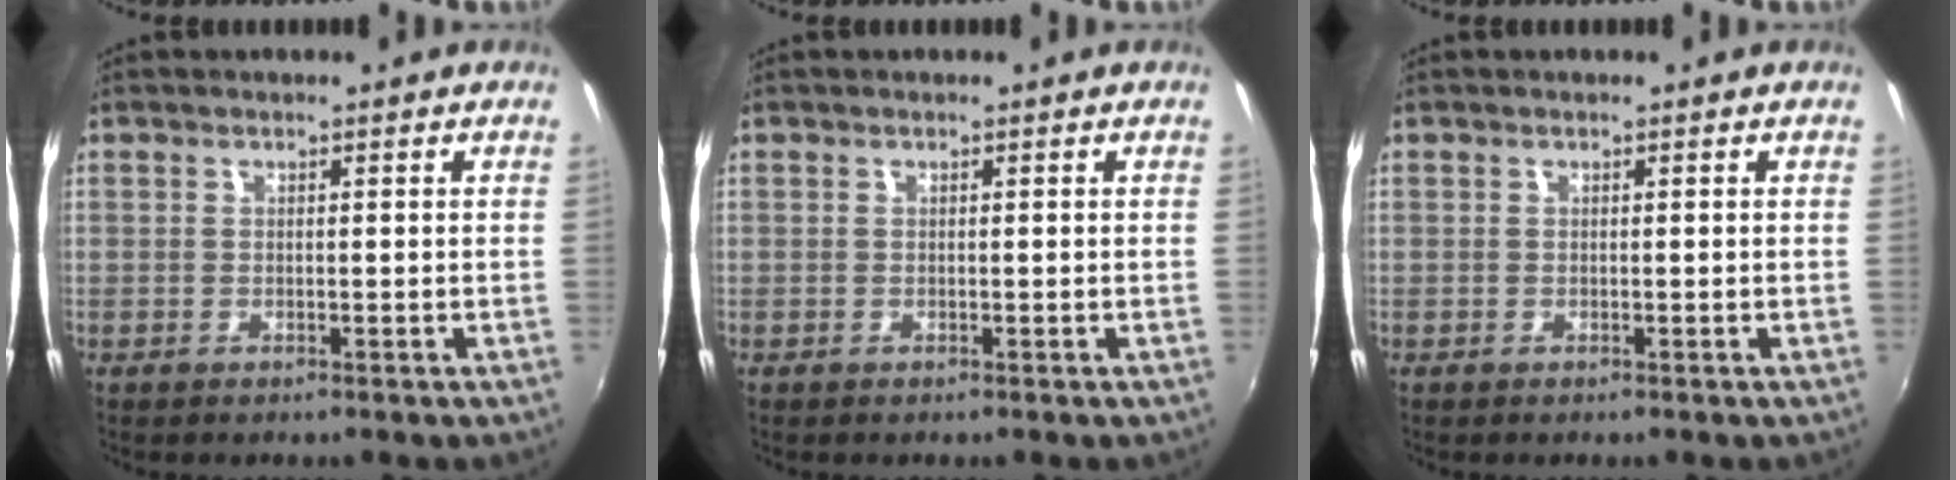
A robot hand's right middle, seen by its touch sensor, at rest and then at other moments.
{"total": 0.0}
{"total": 0.0}